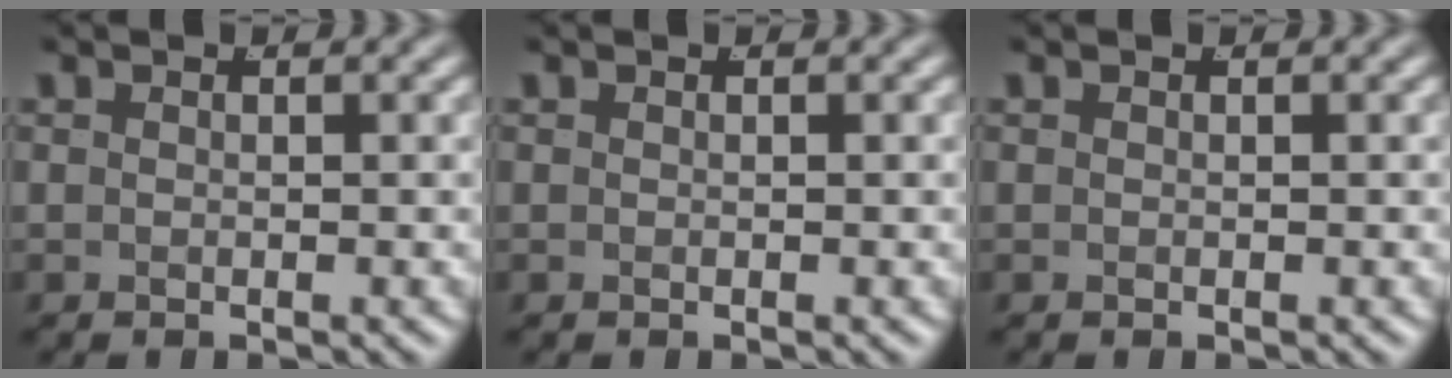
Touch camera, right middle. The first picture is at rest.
{"total": 0.0}
{"total": 0.0}